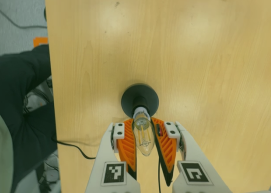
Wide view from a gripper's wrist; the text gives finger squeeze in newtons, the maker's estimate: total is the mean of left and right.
{"total": 23.8, "left": 26.0, "right": 21.6}